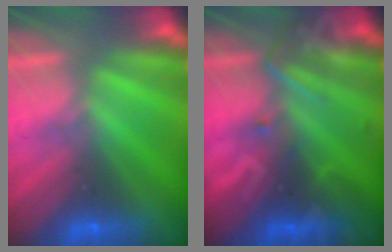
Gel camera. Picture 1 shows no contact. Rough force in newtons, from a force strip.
{"total": 2.7}